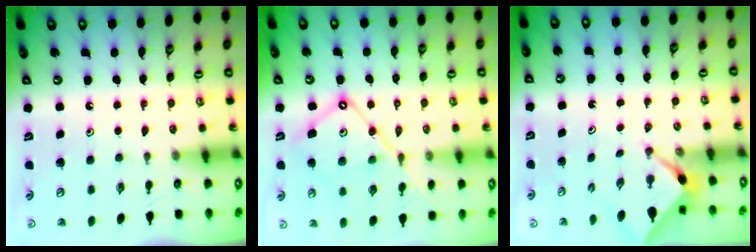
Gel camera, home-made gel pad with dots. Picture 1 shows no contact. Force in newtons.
{"total": 14.2, "press": 14.1, "slide": 1.4}
{"total": 2.3, "press": 2.3, "slide": 0.3}